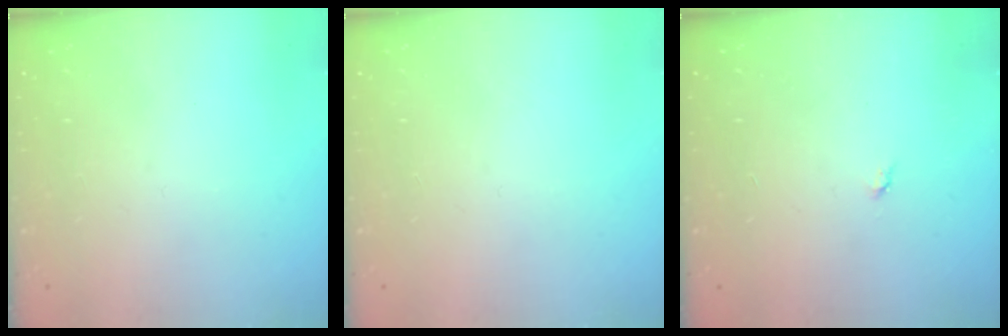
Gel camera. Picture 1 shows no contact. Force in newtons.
{"total": 0.0}
{"total": 2.8, "press": 2.8, "slide": 0.4}